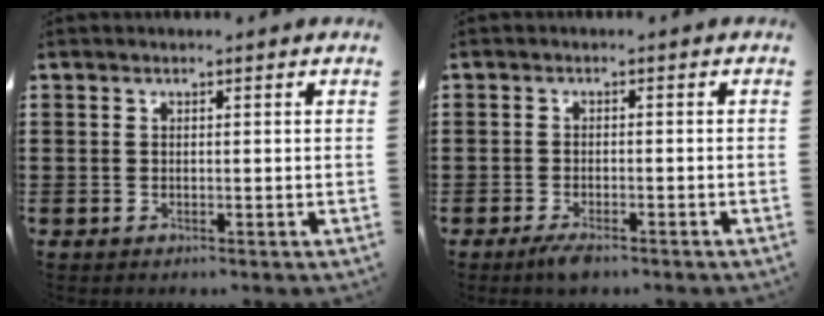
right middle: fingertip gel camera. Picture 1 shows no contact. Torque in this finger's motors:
{"motor_torque": [0.22, 0.22, 0.11, 0.02]}